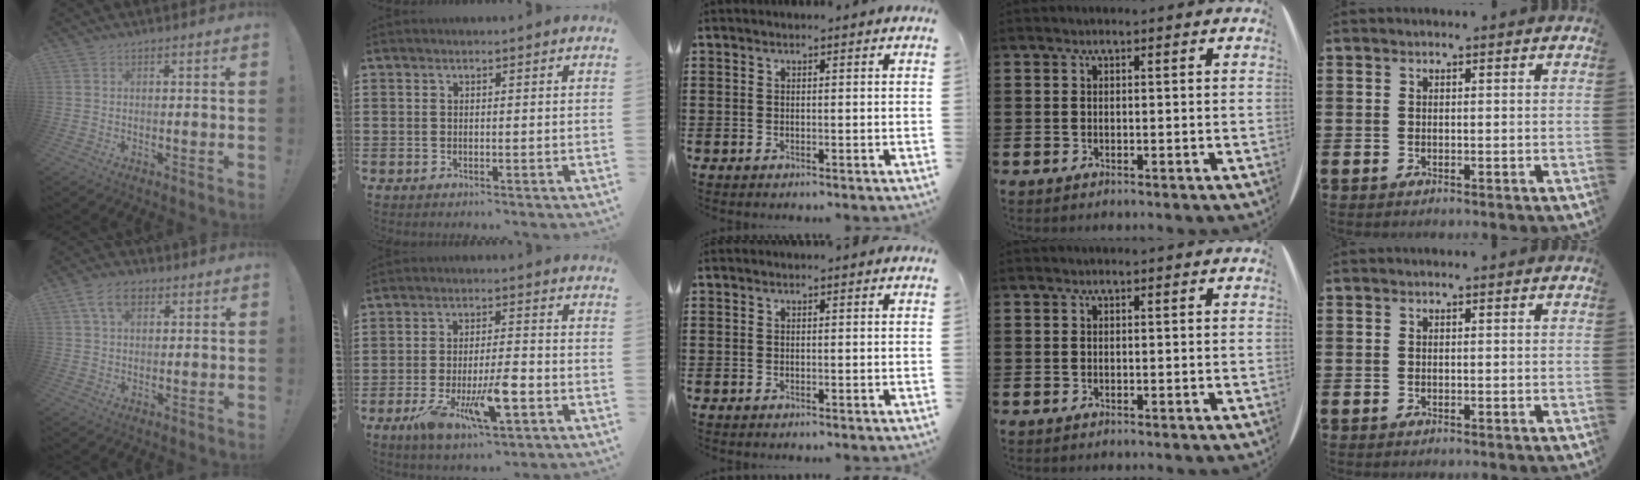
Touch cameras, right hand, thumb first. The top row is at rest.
{"thumb": {"total": 7.9, "force": [3.4, 5.1, 5.0], "torque": [-0.082, 0.006, 0.066]}, "index": {"total": 10.1, "force": [-4.1, 3.3, 8.6], "torque": [-0.163, -0.005, -0.067]}}